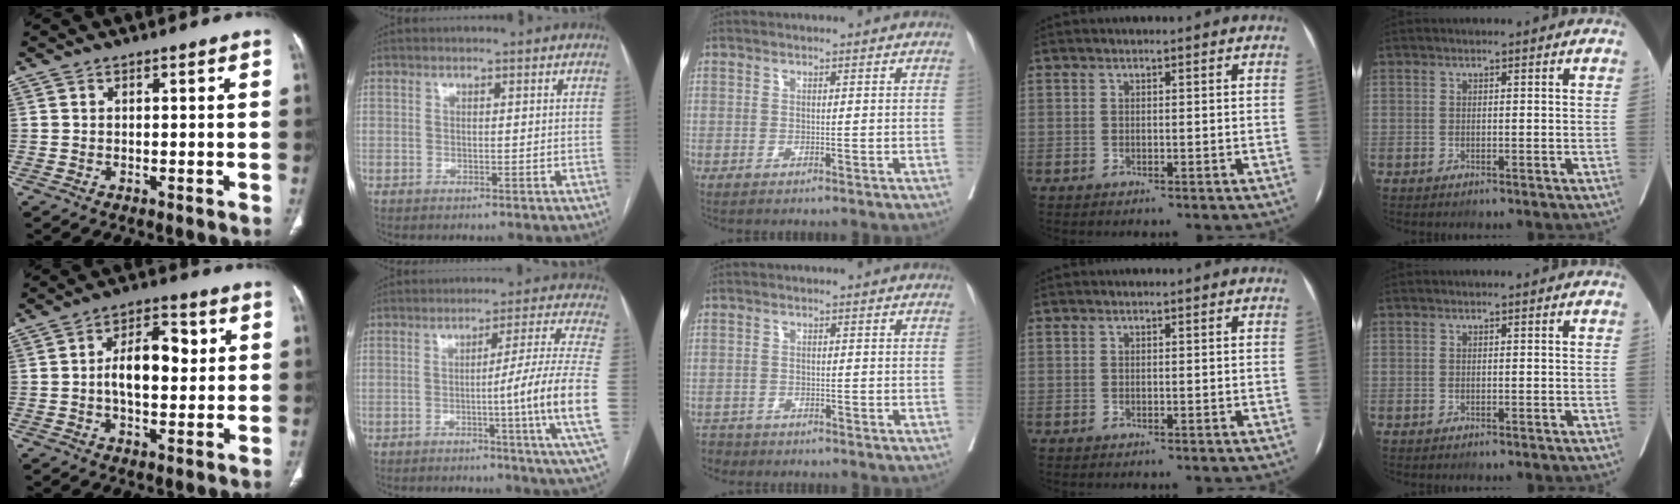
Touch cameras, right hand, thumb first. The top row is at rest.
{"thumb": {"total": 10.6, "force": [1.1, 6.0, 8.7], "torque": [-0.118, 0.012, 0.016]}, "index": {"total": 13.2, "force": [-2.4, -3.1, 12.6], "torque": [-0.171, -0.020, -0.038]}, "middle": {"total": 2.7, "force": [-2.4, 1.2, -0.6], "torque": [0.006, -0.001, -0.044]}}